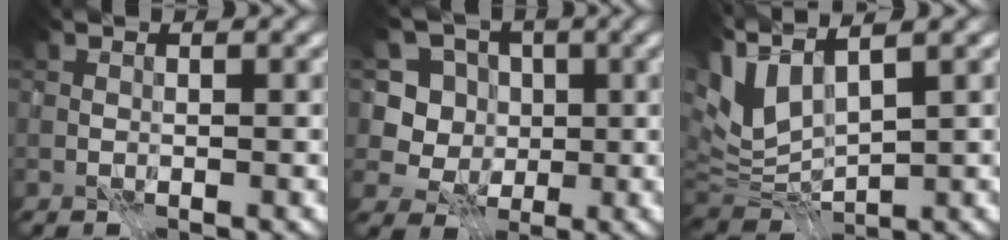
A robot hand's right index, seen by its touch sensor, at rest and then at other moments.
{"total": 6.2, "force": [-0.1, 5.8, 2.1], "torque": [-0.036, 0.010, -0.030]}
{"total": 6.5, "force": [3.0, 2.3, 5.3], "torque": [-0.126, 0.008, 0.051]}